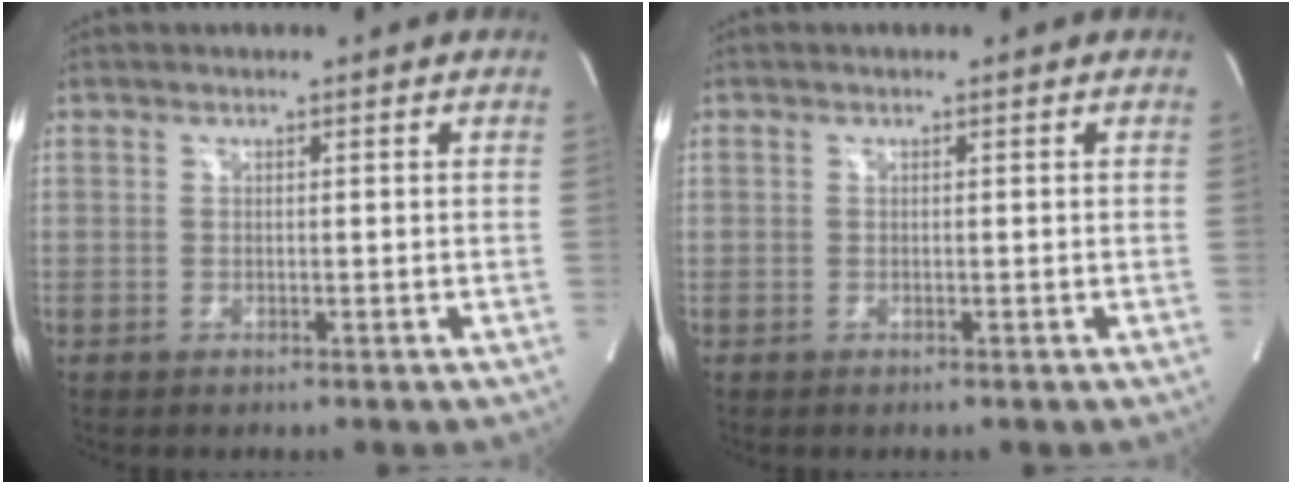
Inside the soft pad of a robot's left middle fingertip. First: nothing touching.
{"total": 0.0}